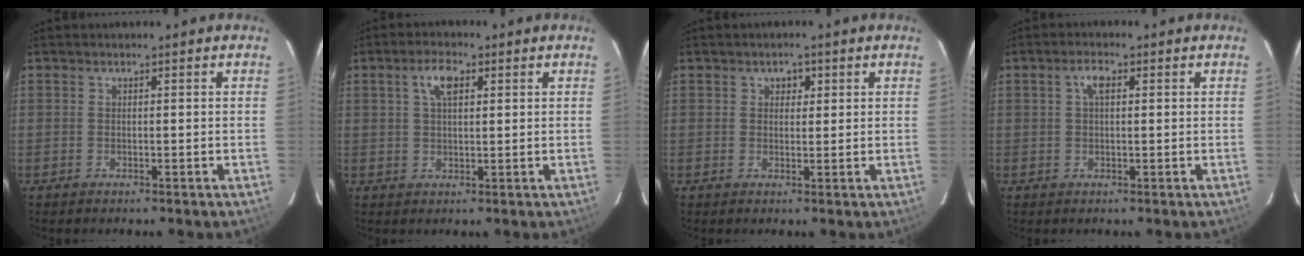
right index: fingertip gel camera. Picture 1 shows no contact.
{"total": 4.5, "force": [1.7, 2.0, 3.6], "torque": [-0.066, 0.011, 0.032]}
{"total": 2.0, "force": [0.8, 1.6, 0.8], "torque": [-0.007, 0.008, 0.013]}
{"total": 2.6, "force": [0.7, 1.2, 2.3], "torque": [-0.045, 0.009, 0.014]}